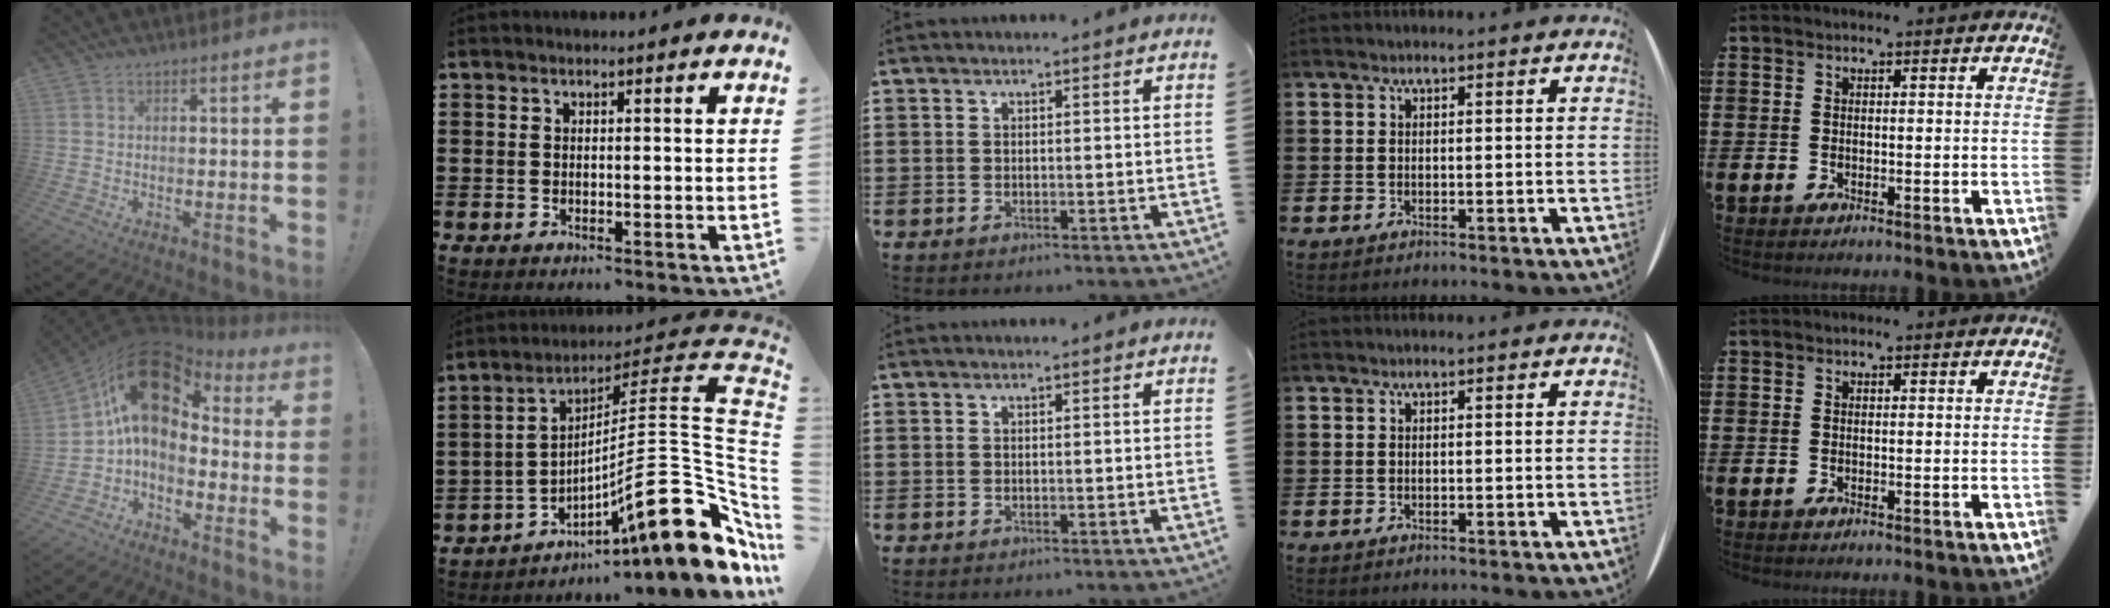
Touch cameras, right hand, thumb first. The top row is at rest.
{"thumb": {"total": 17.3, "force": [5.2, 10.4, 12.8], "torque": [-0.205, -0.023, 0.096]}, "index": {"total": 18.9, "force": [-7.1, 4.4, 16.9], "torque": [-0.260, -0.002, -0.124]}}